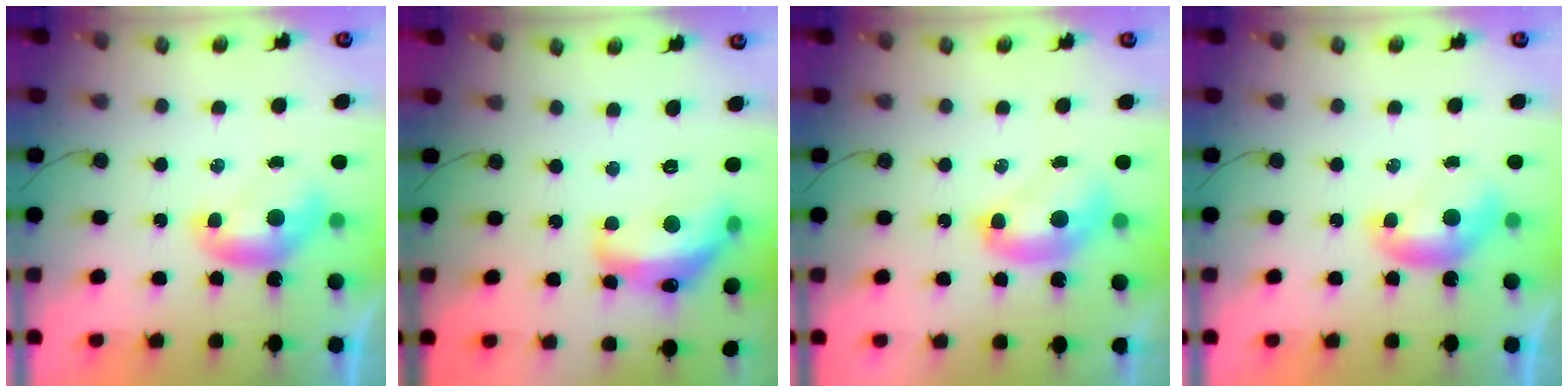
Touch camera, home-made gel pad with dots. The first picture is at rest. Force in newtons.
{"total": 10.2, "press": 10.1, "slide": 0.6}
{"total": 2.7, "press": 2.7, "slide": 0.1}
{"total": 0.0}